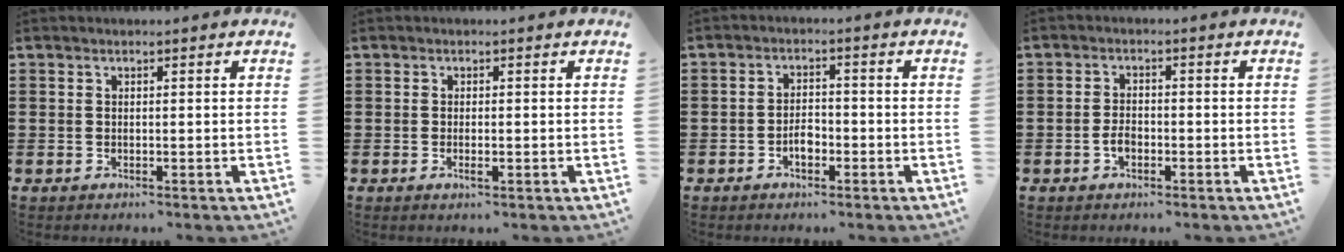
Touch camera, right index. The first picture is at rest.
{"total": 1.1, "force": [-0.3, 0.2, 1.0], "torque": [-0.018, -0.003, -0.004]}
{"total": 2.8, "force": [-1.2, 1.5, 2.0], "torque": [-0.041, 0.006, -0.024]}
{"total": 2.4, "force": [-1.0, 1.3, 1.8], "torque": [-0.044, 0.000, -0.021]}